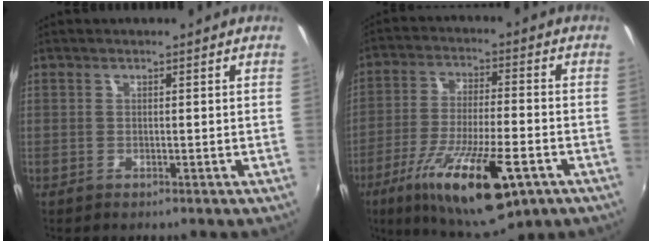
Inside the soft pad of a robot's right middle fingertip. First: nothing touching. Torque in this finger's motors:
{"motor_torque": [1.68, -0.46, 0.36, 0.21]}